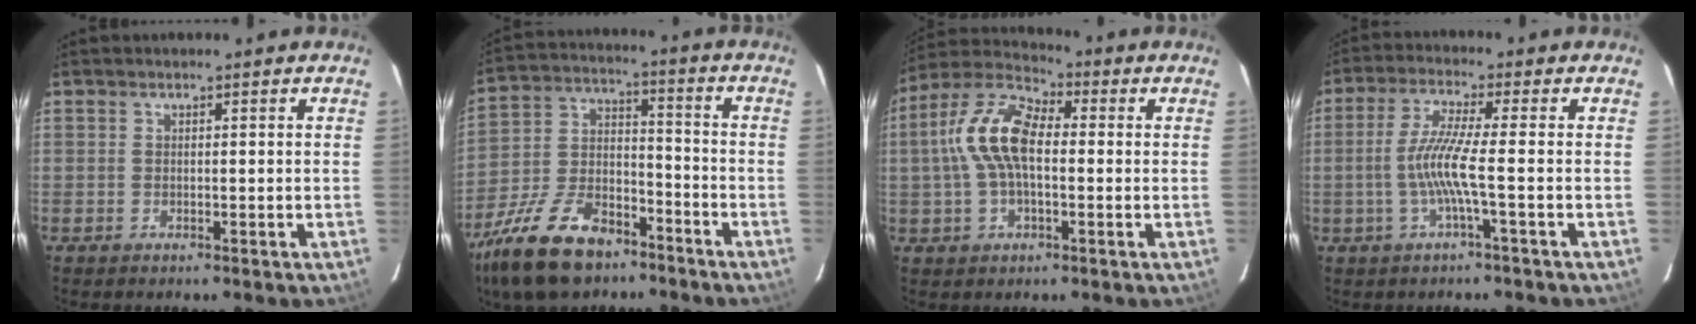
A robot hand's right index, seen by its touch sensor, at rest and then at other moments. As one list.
[{"total": 18.5, "force": [-12.6, 9.2, 9.9], "torque": [-0.222, -0.004, -0.222]}, {"total": 12.3, "force": [0.1, 6.1, 10.7], "torque": [-0.220, 0.023, -0.005]}, {"total": 6.8, "force": [-1.8, -0.9, 6.5], "torque": [-0.143, -0.003, -0.032]}]